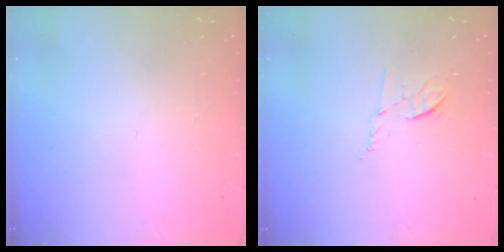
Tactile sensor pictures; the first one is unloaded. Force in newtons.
{"total": 5.9, "press": 5.9, "slide": 1.0}